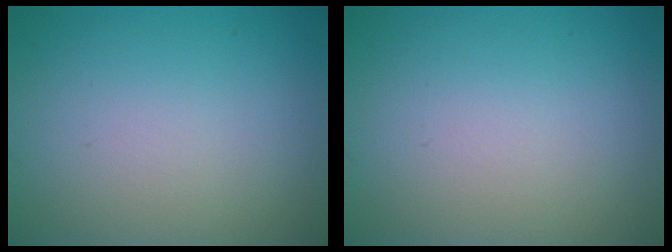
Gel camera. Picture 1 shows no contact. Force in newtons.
{"total": 0.0}